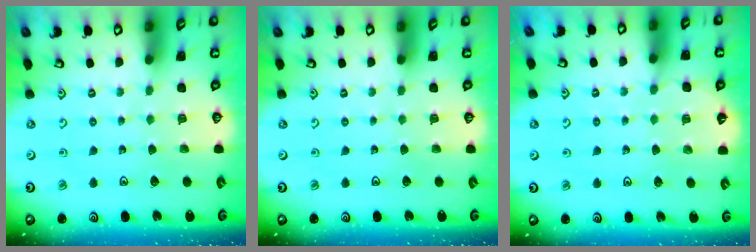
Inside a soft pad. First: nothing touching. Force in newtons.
{"total": 0.0}
{"total": 6.9, "press": 6.6, "slide": 1.9}